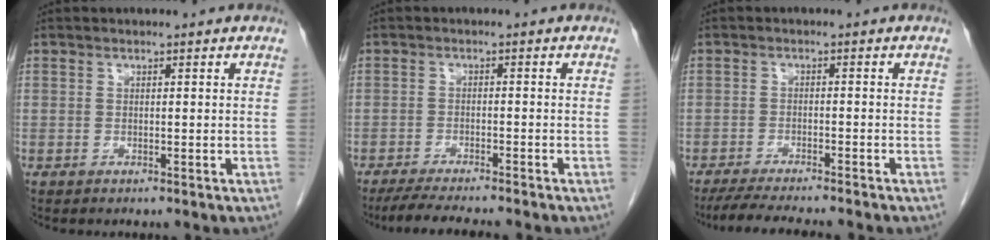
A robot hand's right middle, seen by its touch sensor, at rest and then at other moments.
{"total": 7.4, "force": [-6.5, 0.0, 3.6], "torque": [-0.047, -0.018, -0.104]}
{"total": 8.6, "force": [-7.6, 0.1, 4.1], "torque": [-0.053, -0.018, -0.121]}